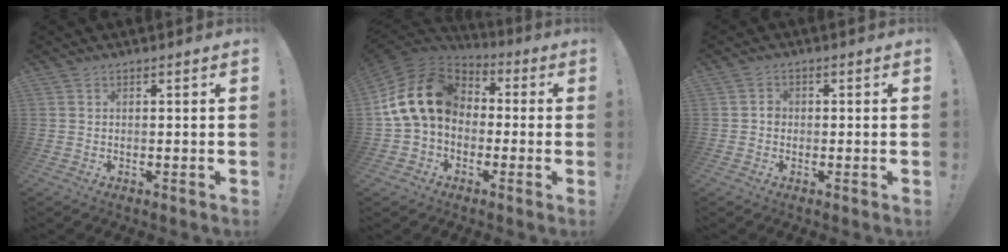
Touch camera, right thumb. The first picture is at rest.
{"total": 18.7, "force": [2.1, 13.6, 12.7], "torque": [-0.230, 0.014, 0.044]}
{"total": 2.0, "force": [-0.8, 1.6, 1.0], "torque": [-0.010, 0.006, -0.015]}